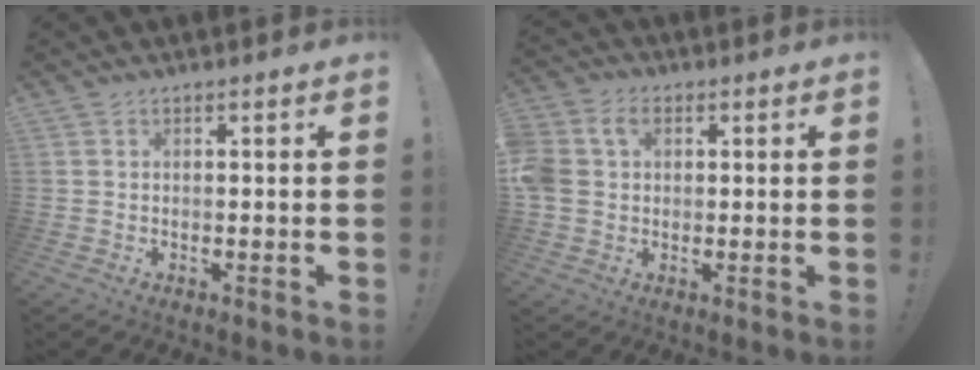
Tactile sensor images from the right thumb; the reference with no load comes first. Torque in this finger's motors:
{"motor_torque": [2.35, 2.66, 2.63, 0.14, 0.61]}